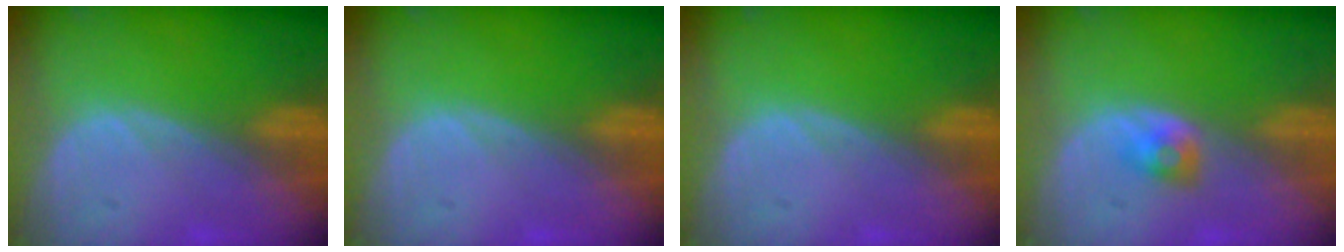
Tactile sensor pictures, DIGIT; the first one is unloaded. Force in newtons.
{"total": 0.0}
{"total": 0.0}
{"total": 2.5, "press": 2.3, "slide": 0.9}